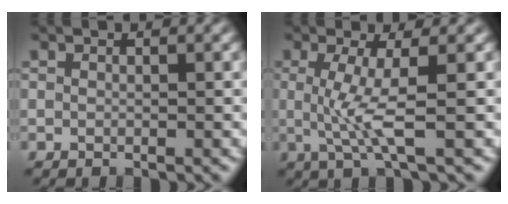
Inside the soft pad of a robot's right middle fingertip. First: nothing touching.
{"total": 3.6, "force": [-0.1, 0.5, 3.5], "torque": [-0.083, -0.005, -0.001]}